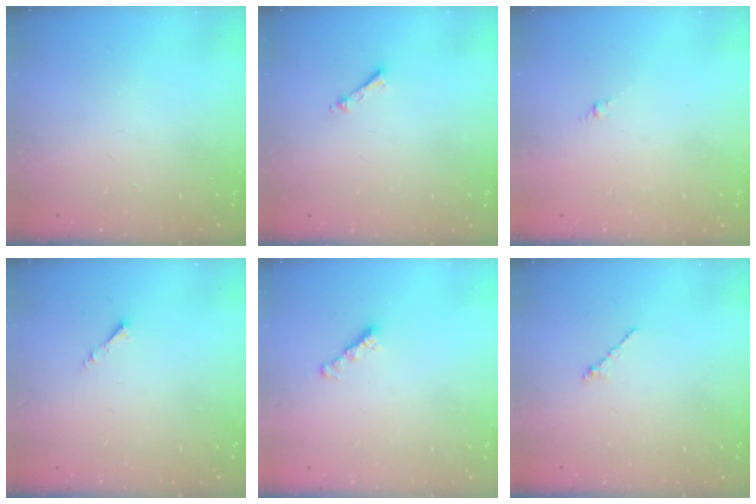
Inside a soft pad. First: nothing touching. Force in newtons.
{"total": 1.0, "press": 1.0, "slide": 0.2}
{"total": 0.0}
{"total": 1.1, "press": 1.0, "slide": 0.3}
{"total": 2.5, "press": 2.5, "slide": 0.5}
{"total": 1.2, "press": 1.1, "slide": 0.5}